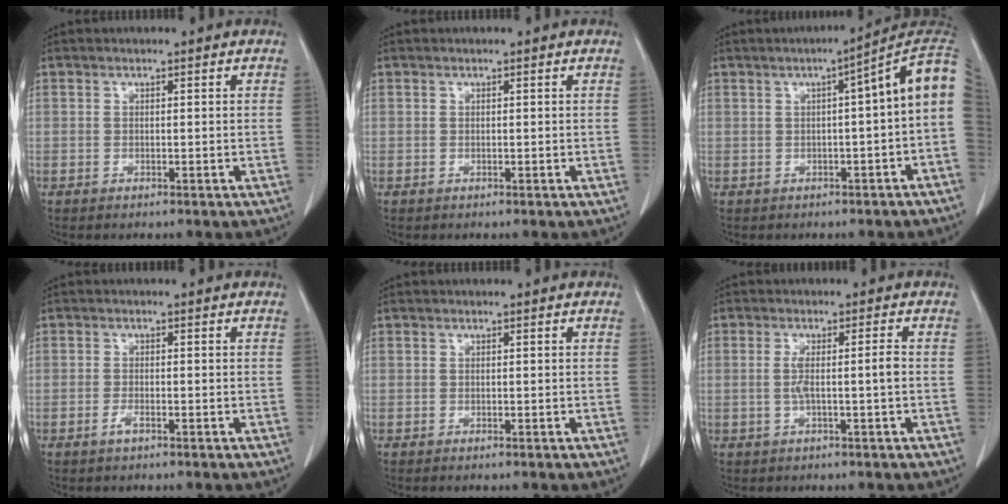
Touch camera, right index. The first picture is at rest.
{"total": 0.0}
{"total": 8.7, "force": [1.1, 0.5, 8.6], "torque": [-0.102, 0.036, 0.002]}
{"total": 1.3, "force": [-0.8, 0.3, 1.0], "torque": [-0.018, 0.001, -0.016]}
{"total": 0.0}
{"total": 3.5, "force": [-0.5, -0.3, 3.4], "torque": [-0.066, 0.005, -0.005]}